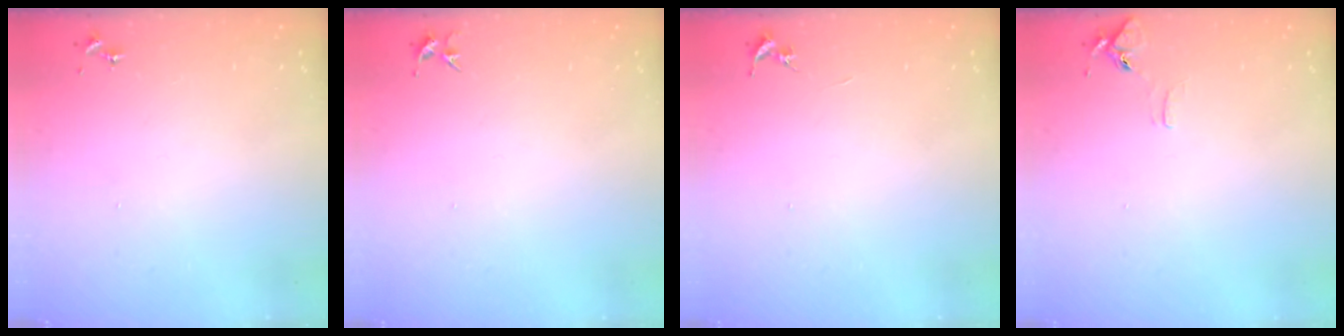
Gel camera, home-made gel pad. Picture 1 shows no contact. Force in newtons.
{"total": 3.7, "press": 3.7, "slide": 0.4}
{"total": 0.0}
{"total": 6.2, "press": 6.1, "slide": 0.6}